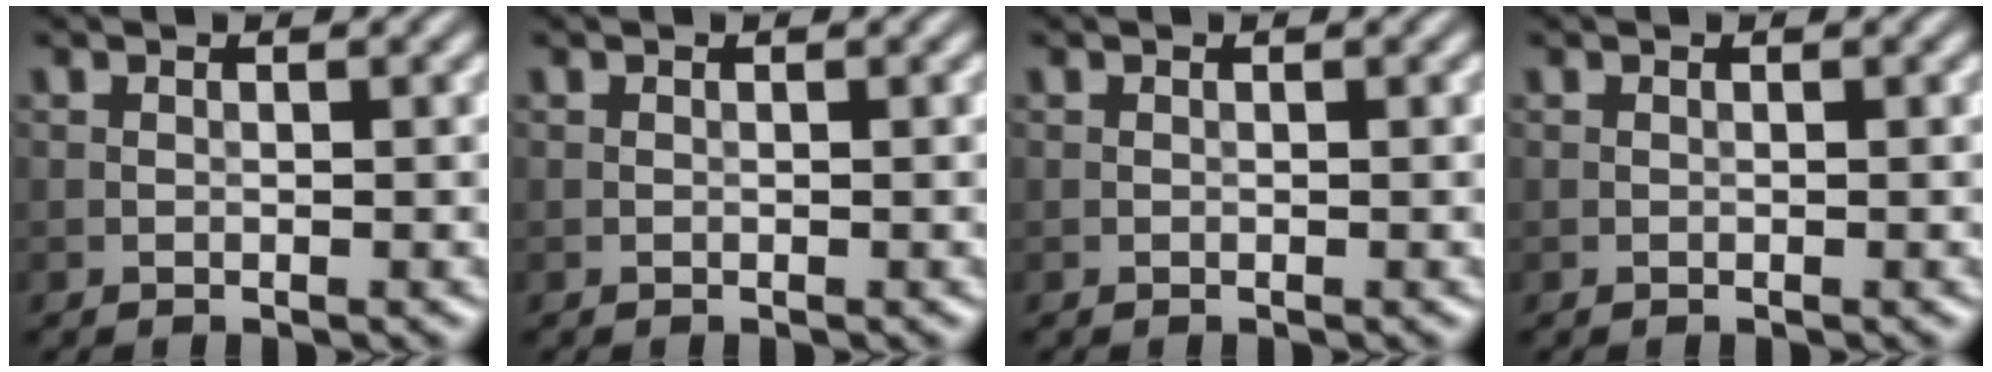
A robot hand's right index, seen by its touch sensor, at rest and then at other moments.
{"total": 0.0}
{"total": 0.0}
{"total": 0.0}